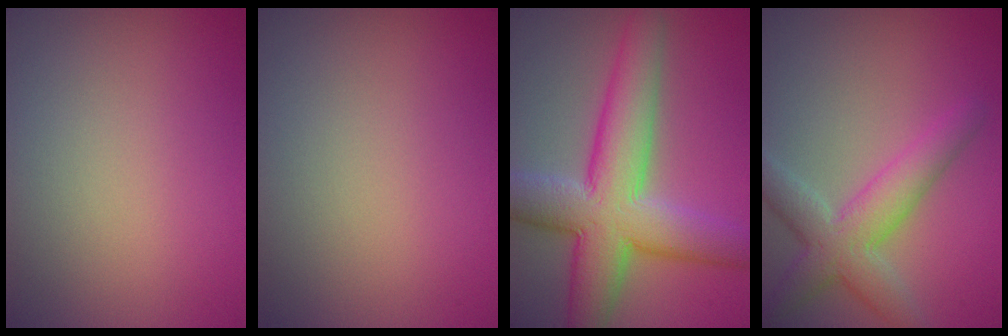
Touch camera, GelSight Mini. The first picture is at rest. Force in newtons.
{"total": 0.0}
{"total": 9.9, "press": 9.9, "slide": 0.4}
{"total": 4.9, "press": 4.9, "slide": 0.3}